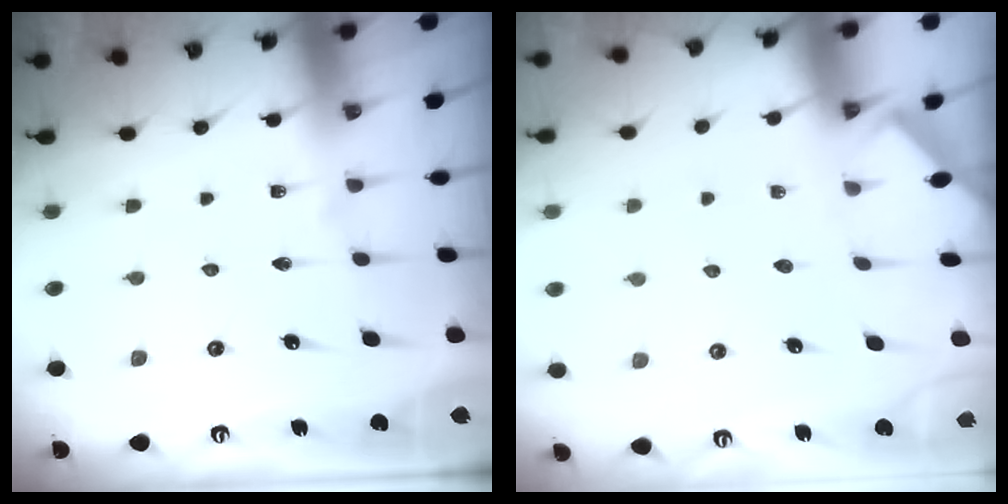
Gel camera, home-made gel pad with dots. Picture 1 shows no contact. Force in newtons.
{"total": 1.3, "press": 1.3, "slide": 0.3}